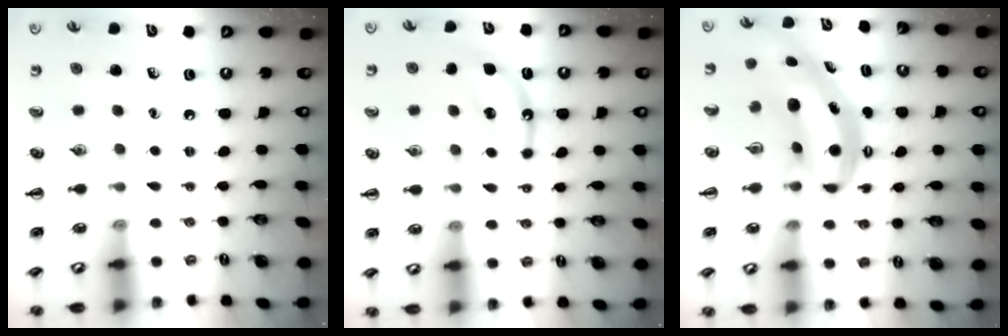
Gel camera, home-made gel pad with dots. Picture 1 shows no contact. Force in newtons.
{"total": 6.9, "press": 6.9, "slide": 1.0}
{"total": 8.0, "press": 7.8, "slide": 1.8}